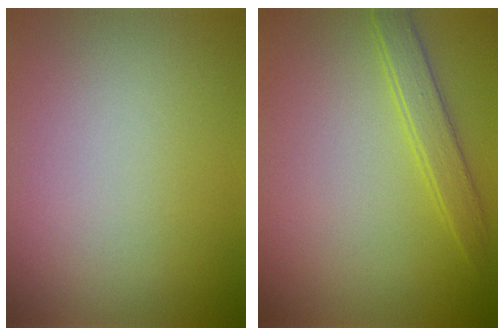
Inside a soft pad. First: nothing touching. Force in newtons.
{"total": 2.2, "press": 2.2, "slide": 0.1}